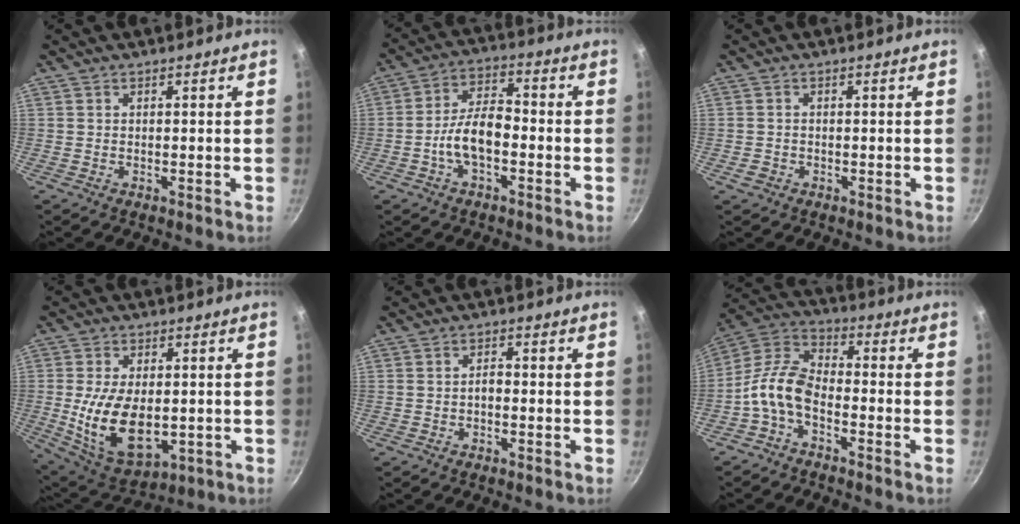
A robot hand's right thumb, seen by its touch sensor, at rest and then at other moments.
{"total": 9.1, "force": [-2.7, 4.7, 7.3], "torque": [-0.117, 0.041, -0.056]}
{"total": 1.8, "force": [-0.8, 1.4, 0.6], "torque": [-0.010, 0.006, -0.012]}
{"total": 15.2, "force": [-1.4, 8.9, 12.3], "torque": [-0.211, -0.013, -0.007]}
{"total": 1.8, "force": [-0.7, 1.0, 1.3], "torque": [-0.015, 0.013, -0.013]}
{"total": 9.7, "force": [-3.9, 5.1, 7.3], "torque": [-0.149, 0.050, -0.094]}